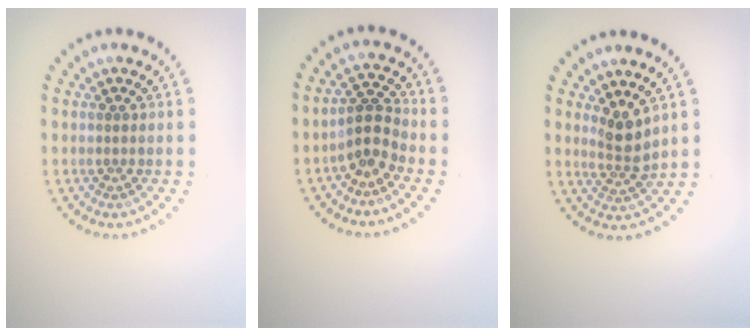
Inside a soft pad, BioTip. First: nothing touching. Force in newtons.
{"total": 2.7, "press": 2.1, "slide": 1.7}
{"total": 2.3, "press": 1.7, "slide": 1.5}